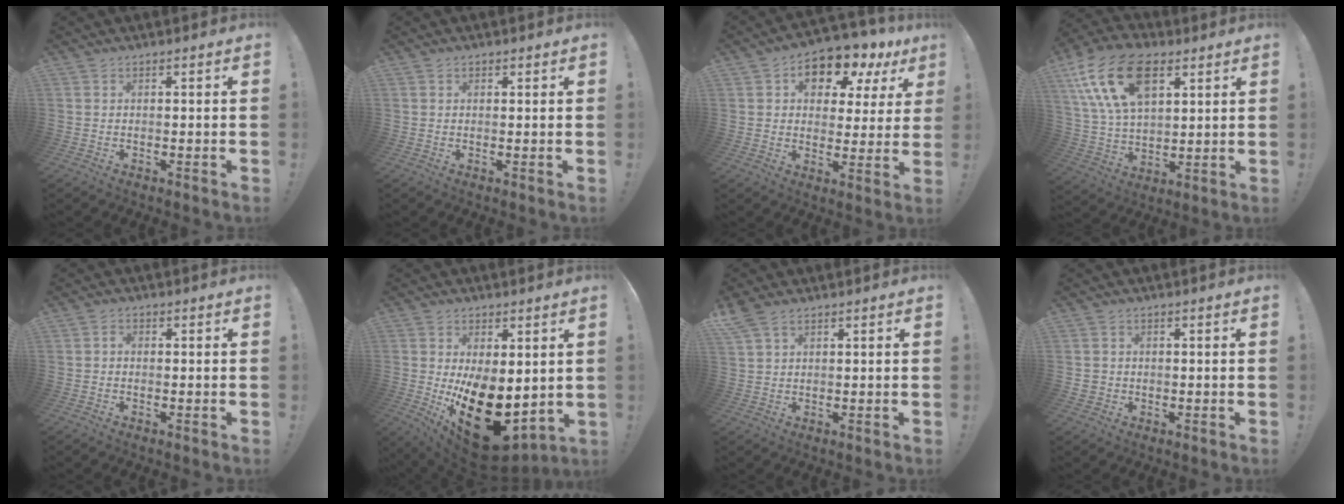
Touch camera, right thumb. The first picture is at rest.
{"total": 0.6, "force": [0.5, 0.3, 0.2], "torque": [-0.002, -0.001, 0.009]}
{"total": 10.1, "force": [6.3, 5.9, 5.2], "torque": [-0.070, -0.048, 0.110]}
{"total": 21.2, "force": [9.6, 12.7, 14.0], "torque": [-0.272, -0.037, 0.173]}
{"total": 1.2, "force": [-0.5, 0.7, 0.8], "torque": [-0.023, 0.009, -0.008]}
{"total": 19.4, "force": [-4.1, 10.6, 15.8], "torque": [-0.250, 0.014, -0.046]}
{"total": 4.7, "force": [3.3, 2.4, 2.3], "torque": [-0.044, -0.010, 0.065]}
{"total": 2.5, "force": [0.3, 2.4, 0.7], "torque": [-0.015, 0.004, 0.008]}